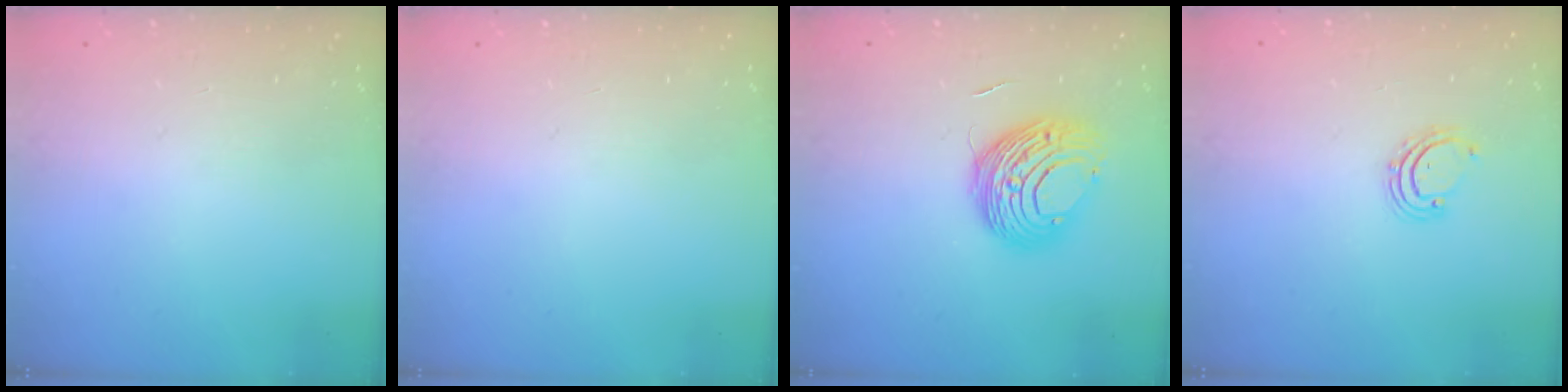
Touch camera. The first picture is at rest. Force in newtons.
{"total": 0.0}
{"total": 10.4, "press": 10.4, "slide": 0.2}
{"total": 3.3, "press": 3.3, "slide": 0.3}